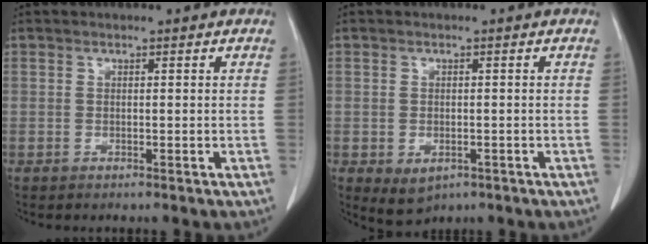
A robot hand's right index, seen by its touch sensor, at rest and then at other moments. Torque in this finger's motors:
{"motor_torque": [0.54, -0.48, 0.09, 0.01]}